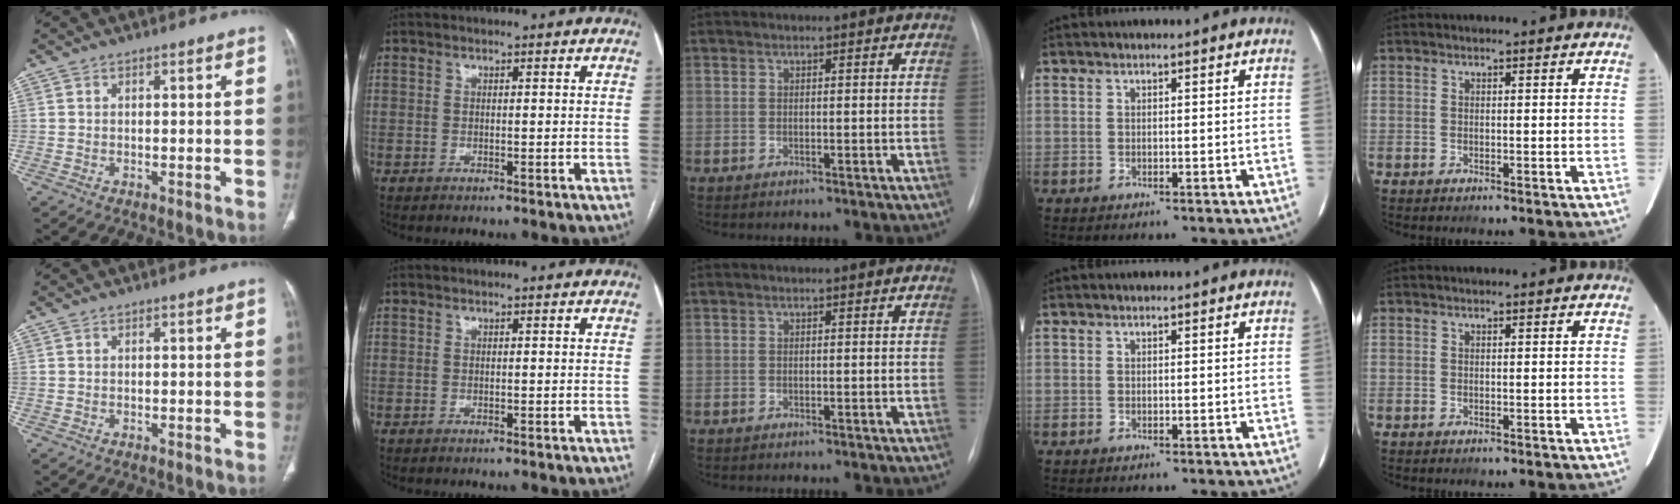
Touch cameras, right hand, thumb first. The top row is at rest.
{}